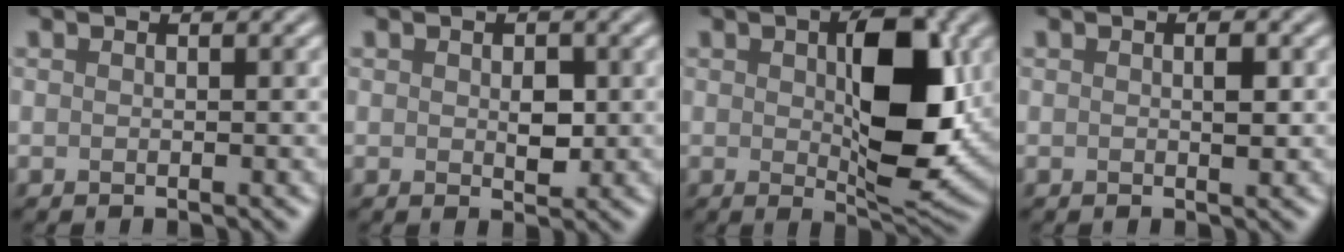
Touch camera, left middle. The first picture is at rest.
{"total": 1.9, "force": [0.0, 1.1, 1.5], "torque": [-0.023, -0.004, 0.003]}
{"total": 8.8, "force": [0.8, 3.6, 8.0], "torque": [-0.120, -0.007, 0.020]}
{"total": 1.3, "force": [0.1, 0.5, 1.2], "torque": [-0.017, -0.002, 0.002]}